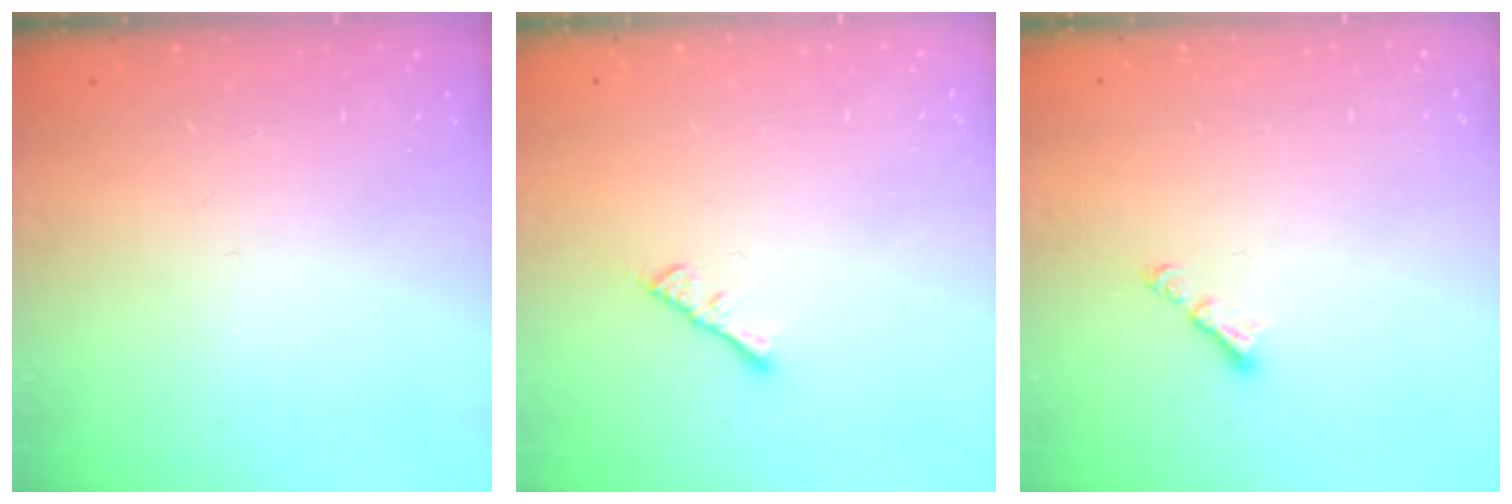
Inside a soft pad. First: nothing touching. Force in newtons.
{"total": 2.3, "press": 2.2, "slide": 0.4}
{"total": 3.0, "press": 2.9, "slide": 0.5}